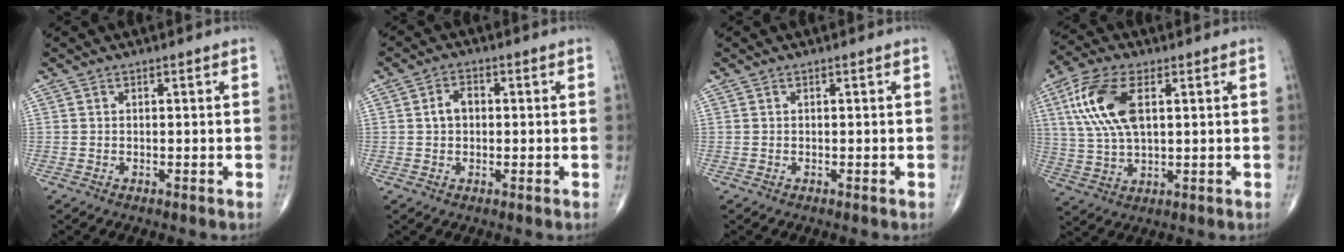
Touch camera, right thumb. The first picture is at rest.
{"total": 3.6, "force": [0.3, 2.5, 2.5], "torque": [-0.041, 0.014, 0.001]}
{"total": 0.0}
{"total": 12.9, "force": [3.7, 6.2, 10.7], "torque": [-0.232, 0.003, 0.075]}